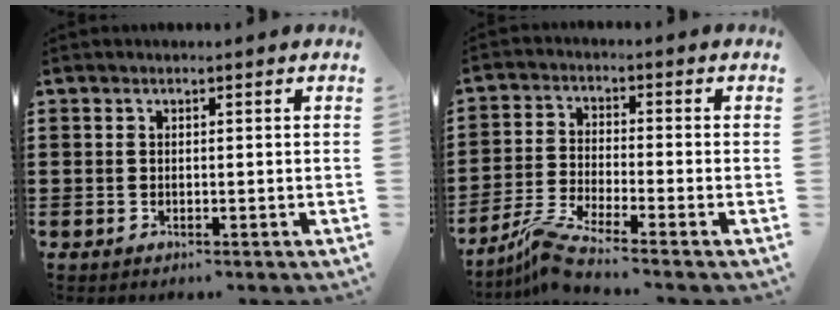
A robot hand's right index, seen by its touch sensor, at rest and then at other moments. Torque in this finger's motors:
{"motor_torque": [0.10, 0.01, 0.07, 0.06]}